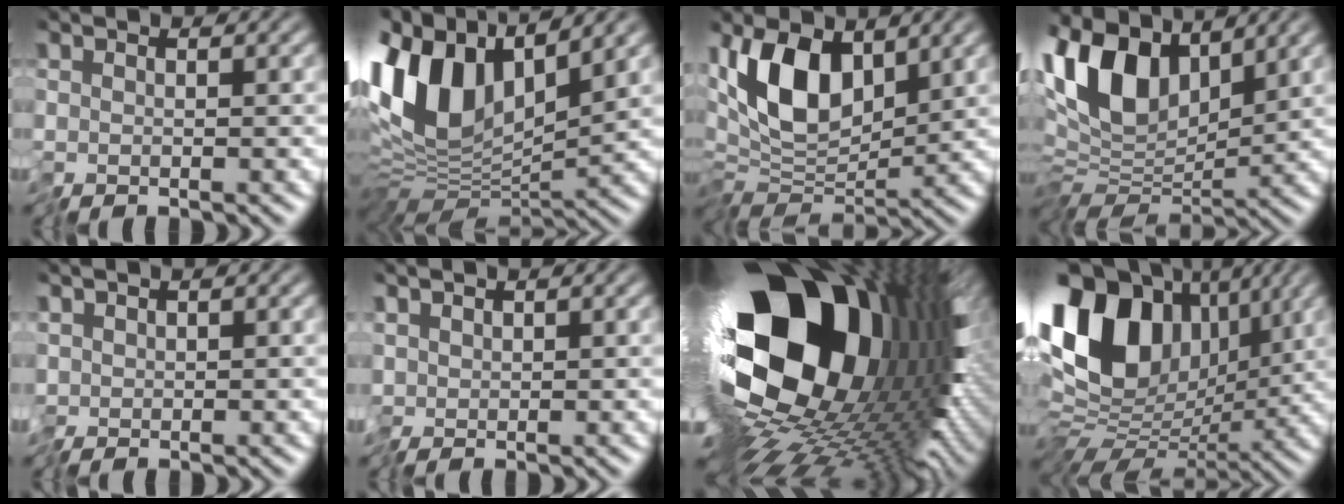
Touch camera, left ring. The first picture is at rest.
{"total": 12.3, "force": [4.2, 6.5, 9.6], "torque": [-0.213, 0.020, 0.065]}
{"total": 7.9, "force": [2.2, 4.2, 6.4], "torque": [-0.130, -0.005, 0.029]}
{"total": 11.2, "force": [4.3, 6.4, 8.1], "torque": [-0.180, 0.016, 0.072]}
{"total": 0.9, "force": [0.3, 0.8, 0.4], "torque": [-0.013, 0.001, 0.003]}
{"total": 1.2, "force": [0.4, 1.0, 0.5], "torque": [-0.018, 0.002, 0.004]}
{"total": 21.3, "force": [1.4, 13.8, 16.2], "torque": [-0.294, -0.062, 0.031]}
{"total": 15.7, "force": [4.3, 11.1, 10.3], "torque": [-0.212, 0.034, 0.061]}